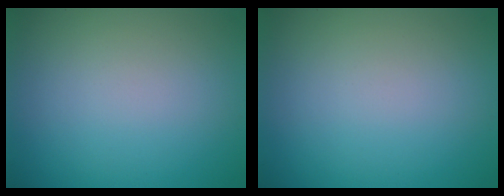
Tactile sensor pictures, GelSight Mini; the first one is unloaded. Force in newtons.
{"total": 0.0}